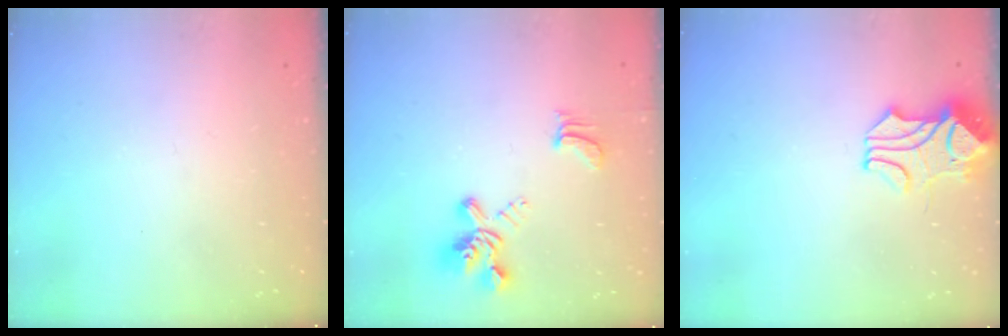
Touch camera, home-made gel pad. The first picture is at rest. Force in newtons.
{"total": 4.2, "press": 3.9, "slide": 1.4}
{"total": 2.2, "press": 2.0, "slide": 1.0}